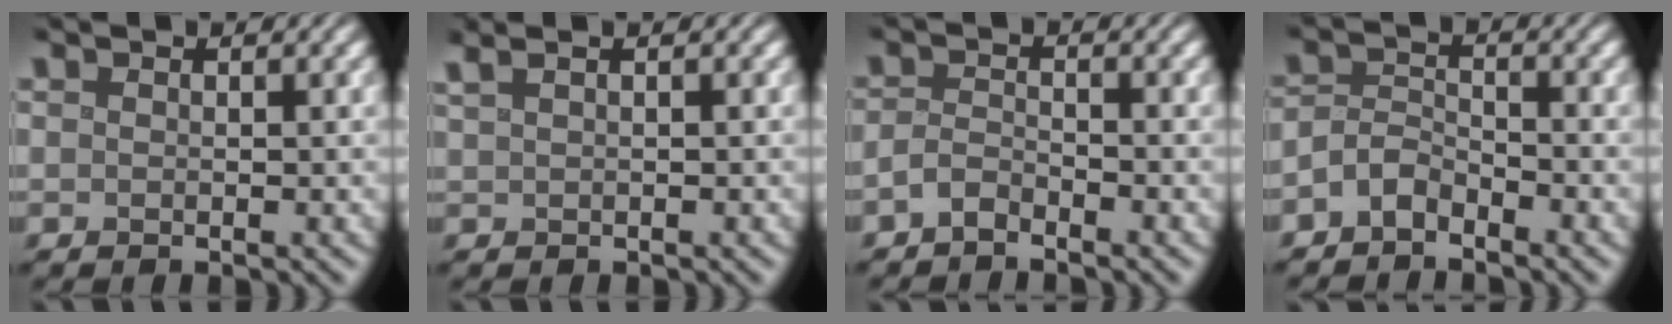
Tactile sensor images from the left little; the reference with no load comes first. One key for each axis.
{"total": 2.6, "fx": 1.5, "fy": 1.1, "fz": 1.8, "tx": -0.027, "ty": 0.012, "tz": 0.009}
{"total": 1.7, "fx": -1.4, "fy": 0.5, "fz": 0.9, "tx": -0.020, "ty": 0.004, "tz": -0.034}
{"total": 2.5, "fx": -1.9, "fy": 1.0, "fz": 1.1, "tx": -0.024, "ty": 0.008, "tz": -0.045}